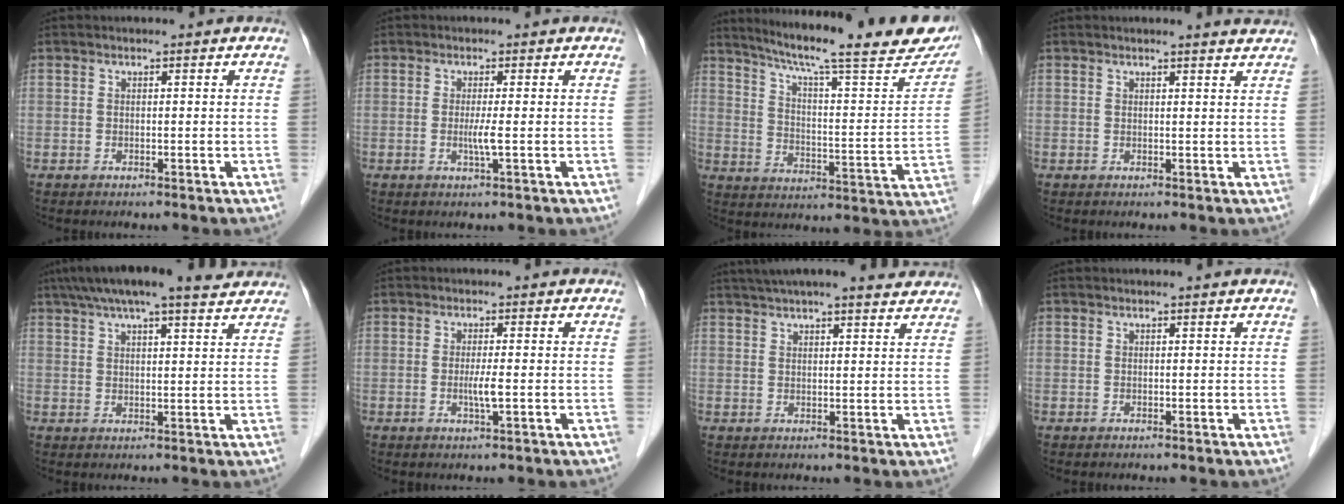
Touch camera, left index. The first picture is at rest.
{"total": 2.1, "force": [-0.3, -0.4, 2.0], "torque": [-0.045, -0.004, -0.006]}
{"total": 25.4, "force": [21.4, 2.5, 13.5], "torque": [-0.203, -0.035, 0.277]}
{"total": 2.7, "force": [2.7, -0.2, 0.5], "torque": [-0.011, -0.007, 0.020]}
{"total": 16.1, "force": [13.2, 2.5, 8.8], "torque": [-0.149, 0.050, 0.184]}
{"total": 2.3, "force": [-0.4, -0.2, 2.3], "torque": [-0.047, -0.005, -0.006]}
{"total": 15.0, "force": [13.3, 2.1, 6.6], "torque": [-0.104, 0.037, 0.174]}
{"total": 0.6, "force": [0.5, -0.1, 0.2], "torque": [-0.010, 0.002, 0.009]}